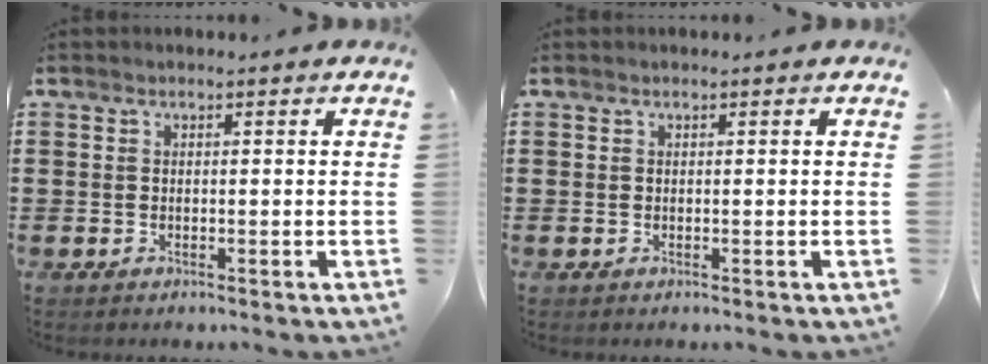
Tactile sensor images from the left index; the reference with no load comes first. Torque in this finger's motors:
{"motor_torque": [1.20, 0.94, 0.00, -0.01]}